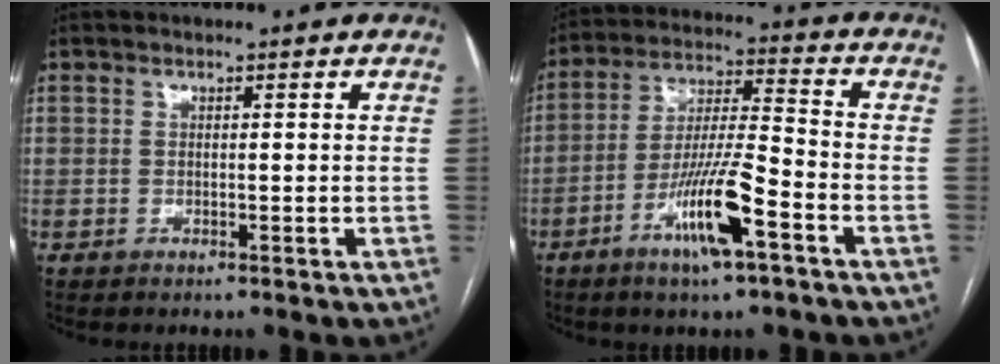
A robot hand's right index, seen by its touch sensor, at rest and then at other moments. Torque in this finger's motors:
{"motor_torque": [2.14, 0.00, 1.05, 0.21]}